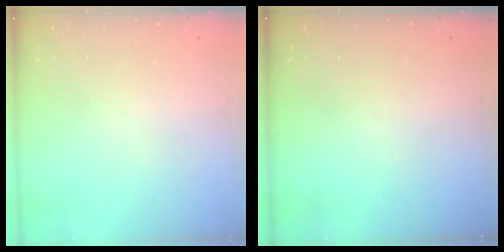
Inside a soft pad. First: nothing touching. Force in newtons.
{"total": 0.0}